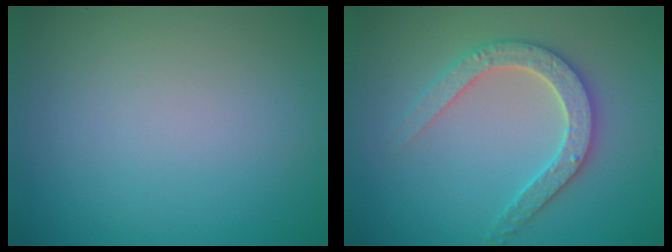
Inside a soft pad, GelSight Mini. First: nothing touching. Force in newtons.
{"total": 3.3, "press": 3.3, "slide": 0.6}